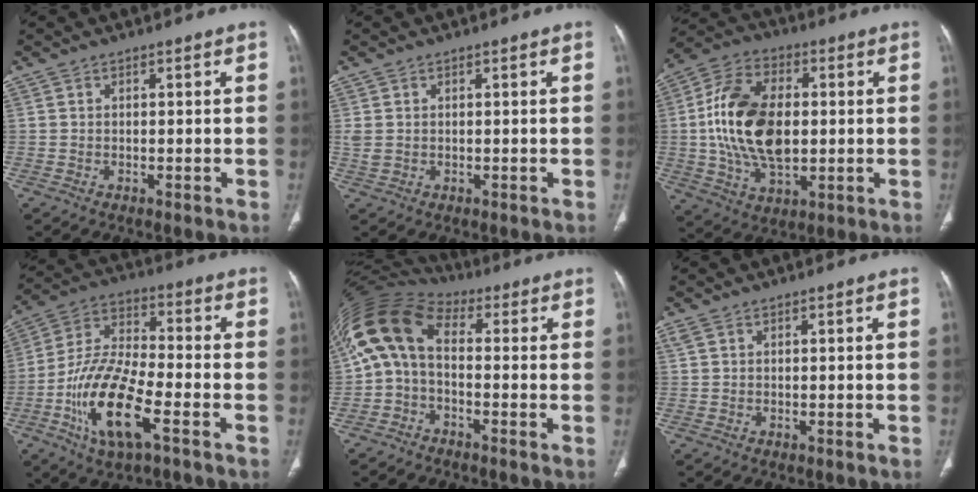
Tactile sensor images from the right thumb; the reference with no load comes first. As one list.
[{"total": 1.7, "force": [0.2, 1.3, 1.1], "torque": [-0.033, 0.002, 0.009]}, {"total": 18.8, "force": [0.8, 11.4, 14.9], "torque": [-0.272, 0.010, 0.016]}, {"total": 16.3, "force": [-6.3, 6.0, 13.7], "torque": [-0.267, 0.025, -0.116]}, {"total": 12.0, "force": [0.1, 6.7, 9.9], "torque": [-0.194, 0.046, -0.016]}, {"total": 0.7, "force": [0.4, 0.3, 0.4], "torque": [-0.013, 0.012, 0.012]}]